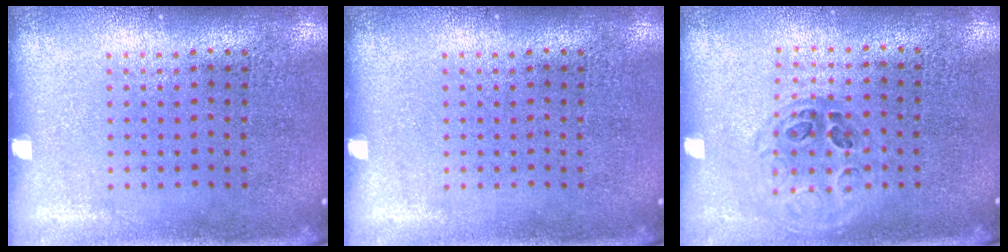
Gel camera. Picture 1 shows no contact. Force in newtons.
{"total": 0.0}
{"total": 1.0, "press": 0.9, "slide": 0.4}